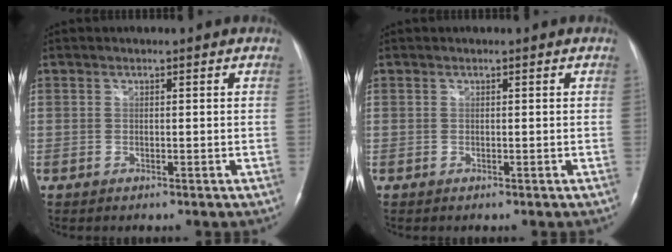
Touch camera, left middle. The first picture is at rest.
{"total": 0.0}